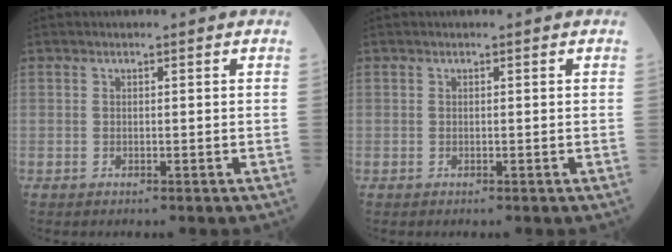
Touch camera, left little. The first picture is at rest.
{"total": 0.0}